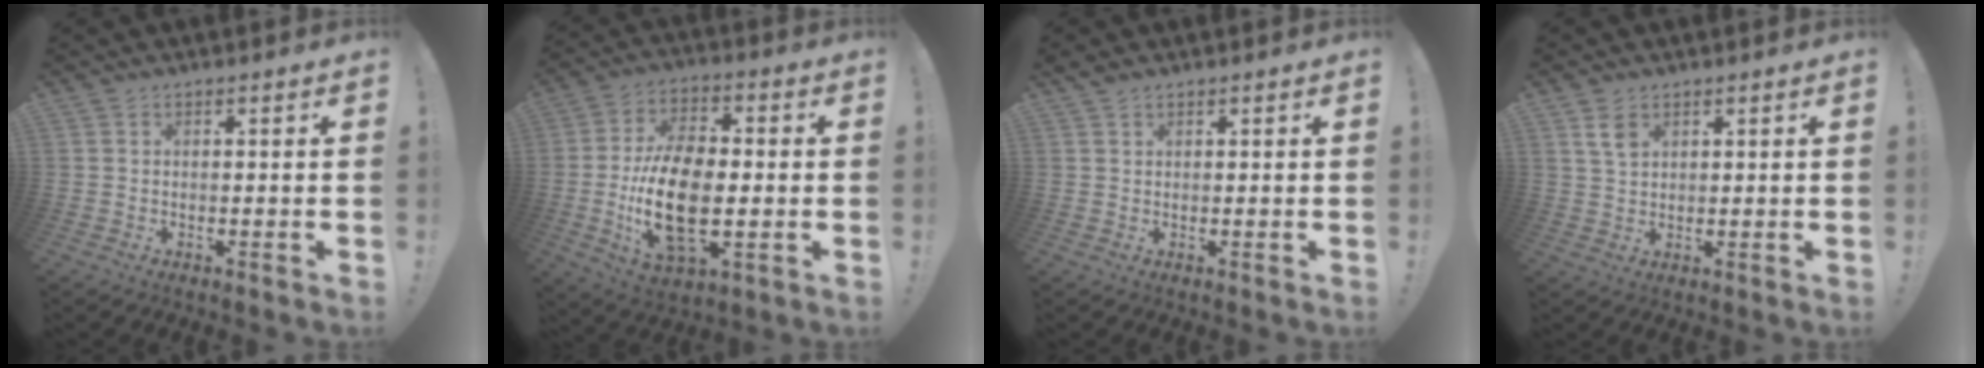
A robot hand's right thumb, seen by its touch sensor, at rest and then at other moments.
{"total": 19.1, "force": [-2.6, 10.6, 15.7], "torque": [-0.296, 0.001, -0.042]}
{"total": 1.4, "force": [1.1, 0.6, 0.5], "torque": [-0.009, -0.001, 0.021]}
{"total": 4.3, "force": [2.2, 2.5, 2.7], "torque": [-0.036, -0.008, 0.040]}